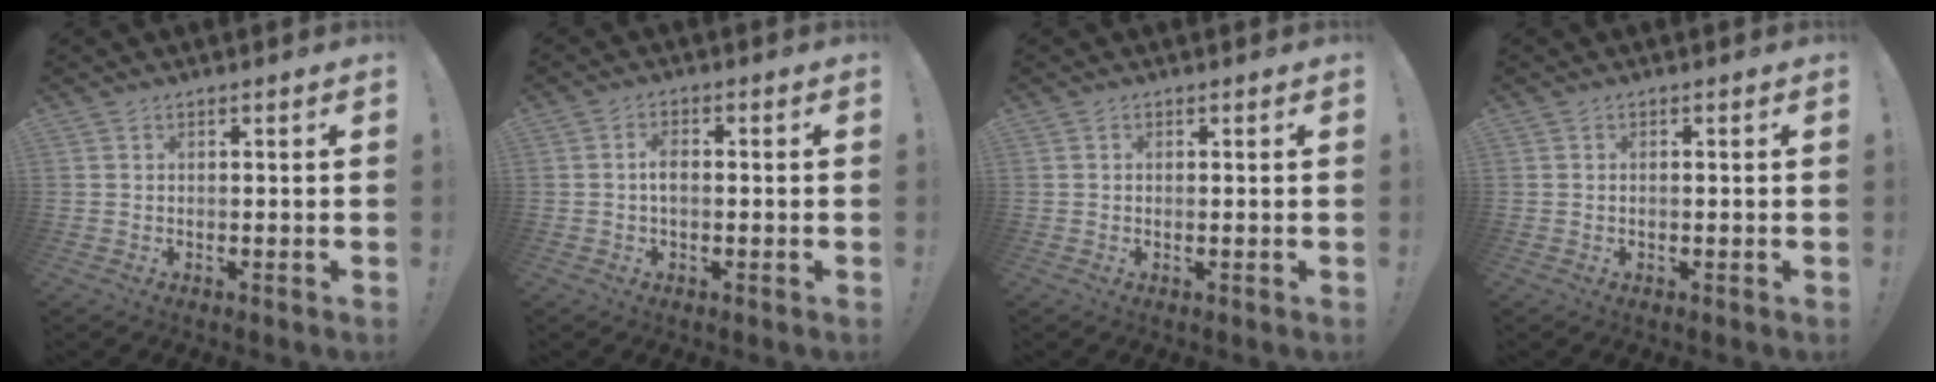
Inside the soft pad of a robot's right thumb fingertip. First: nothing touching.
{"total": 3.5, "force": [0.0, 1.8, 3.0], "torque": [-0.048, 0.003, -0.001]}
{"total": 0.6, "force": [0.2, -0.1, 0.6], "torque": [-0.003, -0.004, 0.001]}
{"total": 0.6, "force": [-0.1, 0.1, 0.5], "torque": [-0.010, 0.000, -0.002]}